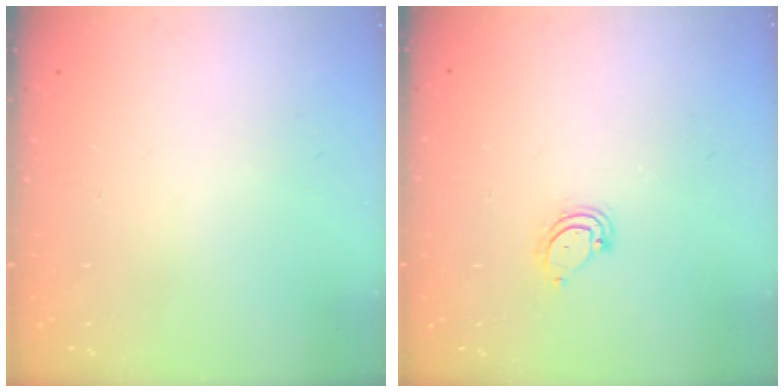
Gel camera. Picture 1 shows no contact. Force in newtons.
{"total": 5.3, "press": 5.3, "slide": 0.4}